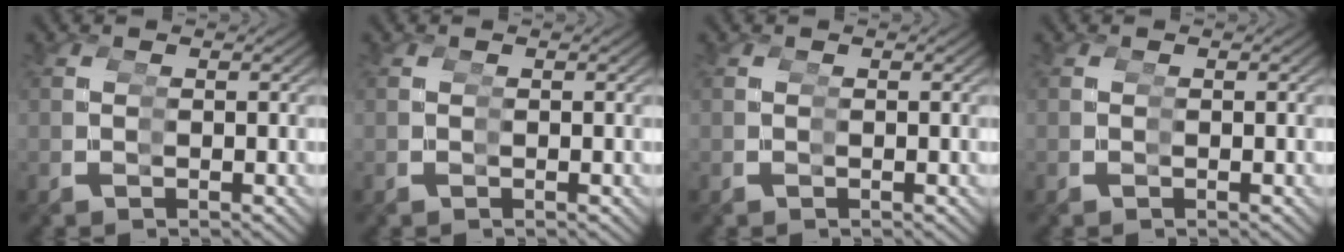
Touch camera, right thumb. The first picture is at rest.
{"total": 0.0}
{"total": 0.0}
{"total": 0.0}